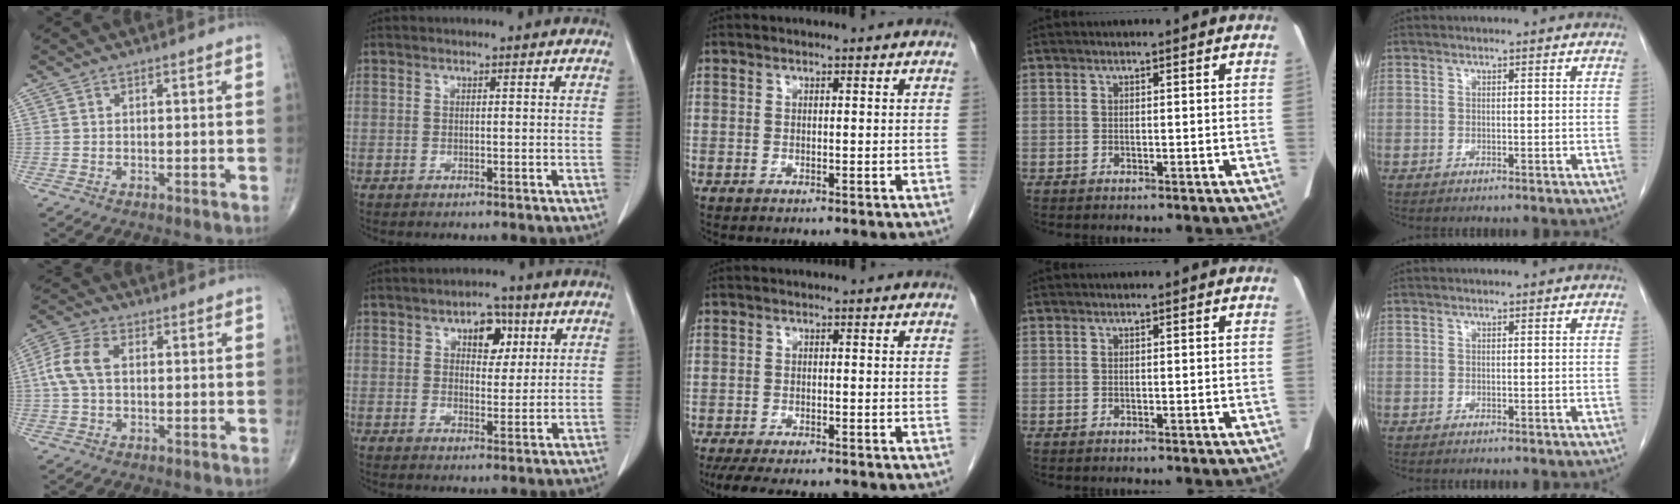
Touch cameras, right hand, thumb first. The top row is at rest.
{"thumb": {"total": 7.1, "force": [0.7, 4.5, 5.5], "torque": [-0.130, 0.021, 0.008]}, "index": {"total": 5.4, "force": [2.3, 3.2, 3.7], "torque": [-0.048, 0.013, 0.034]}, "middle": {"total": 10.0, "force": [-8.8, 1.9, 4.4], "torque": [-0.067, -0.014, -0.124]}}